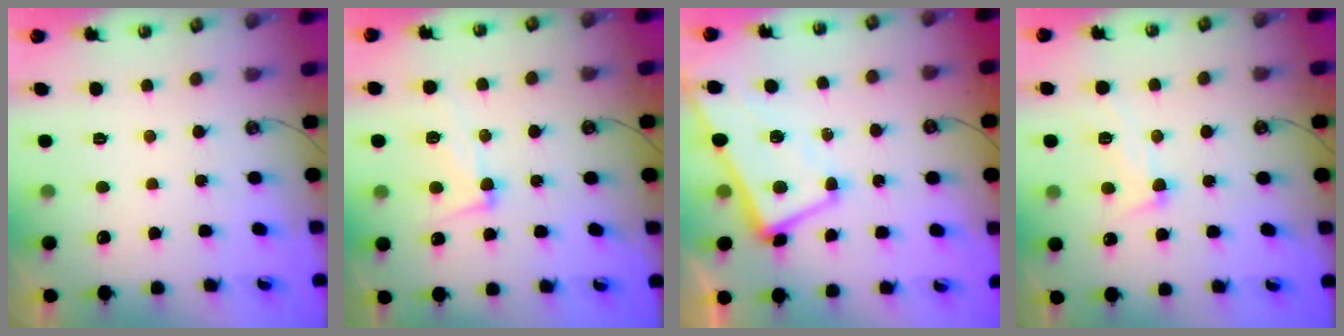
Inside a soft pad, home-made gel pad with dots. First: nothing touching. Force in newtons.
{"total": 10.6, "press": 10.4, "slide": 1.9}
{"total": 1.3, "press": 1.1, "slide": 0.7}
{"total": 7.2, "press": 7.1, "slide": 1.1}